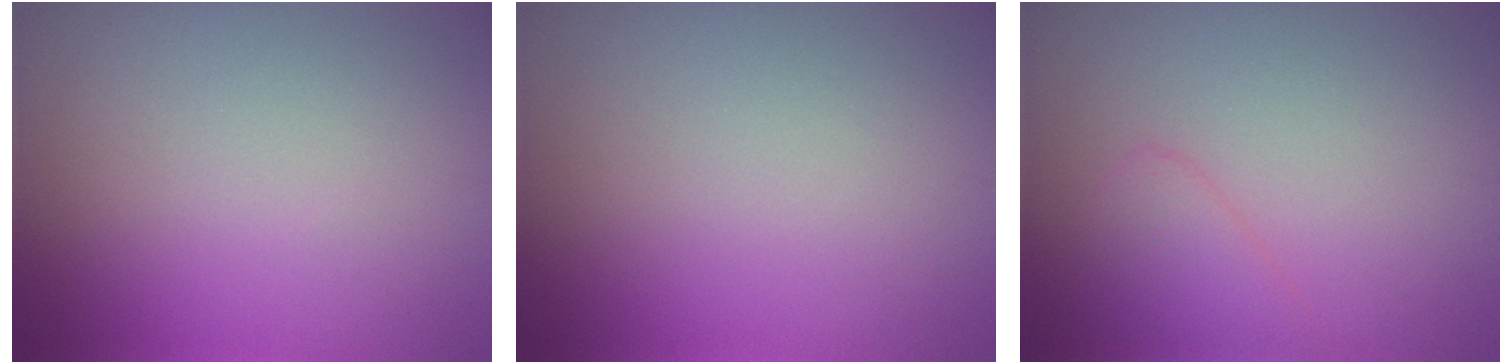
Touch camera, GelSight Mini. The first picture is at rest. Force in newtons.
{"total": 0.0}
{"total": 2.2, "press": 2.1, "slide": 0.2}